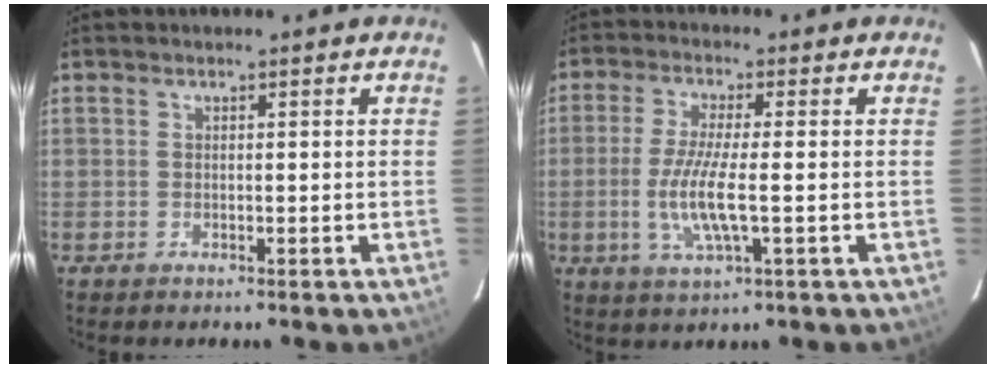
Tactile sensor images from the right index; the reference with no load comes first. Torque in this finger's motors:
{"motor_torque": [0.31, -0.07, 0.27, 0.07]}